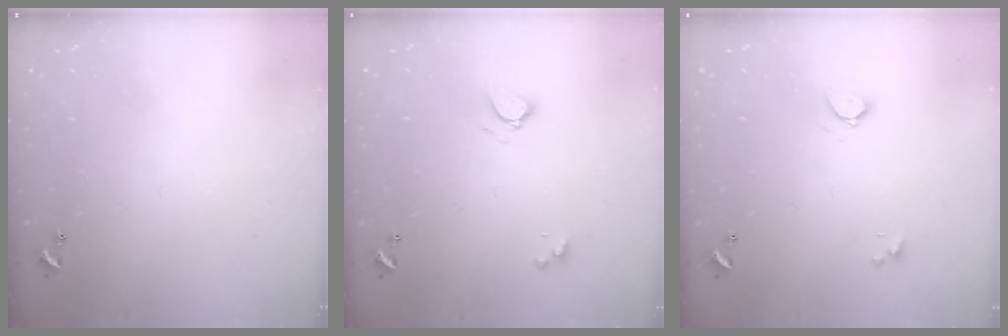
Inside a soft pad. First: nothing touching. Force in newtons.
{"total": 2.6, "press": 2.6, "slide": 0.4}
{"total": 0.6, "press": 0.6, "slide": 0.2}